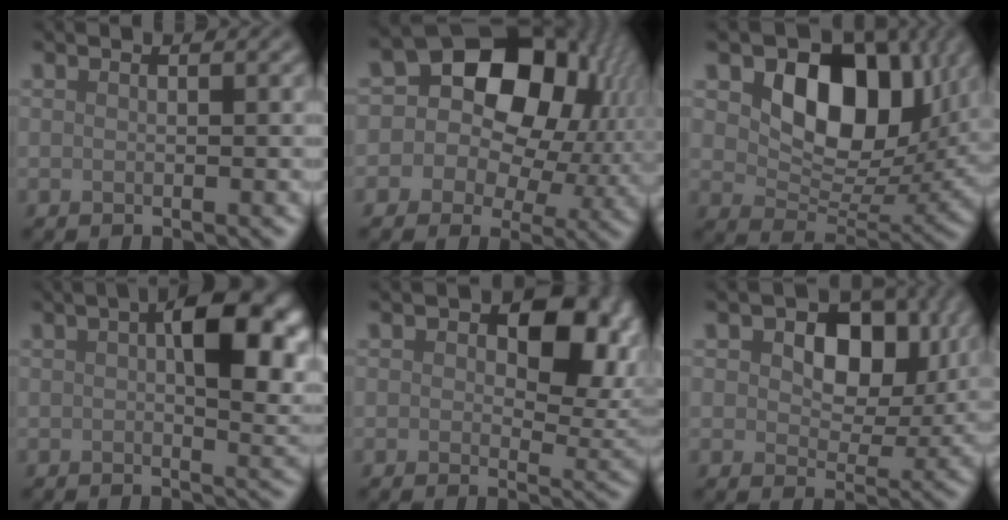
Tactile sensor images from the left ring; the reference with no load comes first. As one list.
[{"total": 13.9, "force": [3.3, 10.3, 8.7], "torque": [-0.124, 0.040, 0.049]}, {"total": 8.9, "force": [2.9, 6.0, 6.0], "torque": [-0.095, -0.009, 0.058]}, {"total": 8.0, "force": [1.7, 3.2, 7.2], "torque": [-0.102, 0.009, 0.033]}, {"total": 6.7, "force": [1.6, 3.8, 5.3], "torque": [-0.069, -0.001, 0.034]}, {"total": 6.0, "force": [1.7, 4.1, 4.1], "torque": [-0.075, -0.006, 0.030]}]